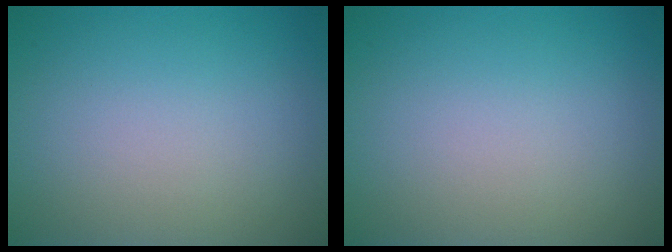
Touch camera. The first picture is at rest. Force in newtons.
{"total": 0.0}